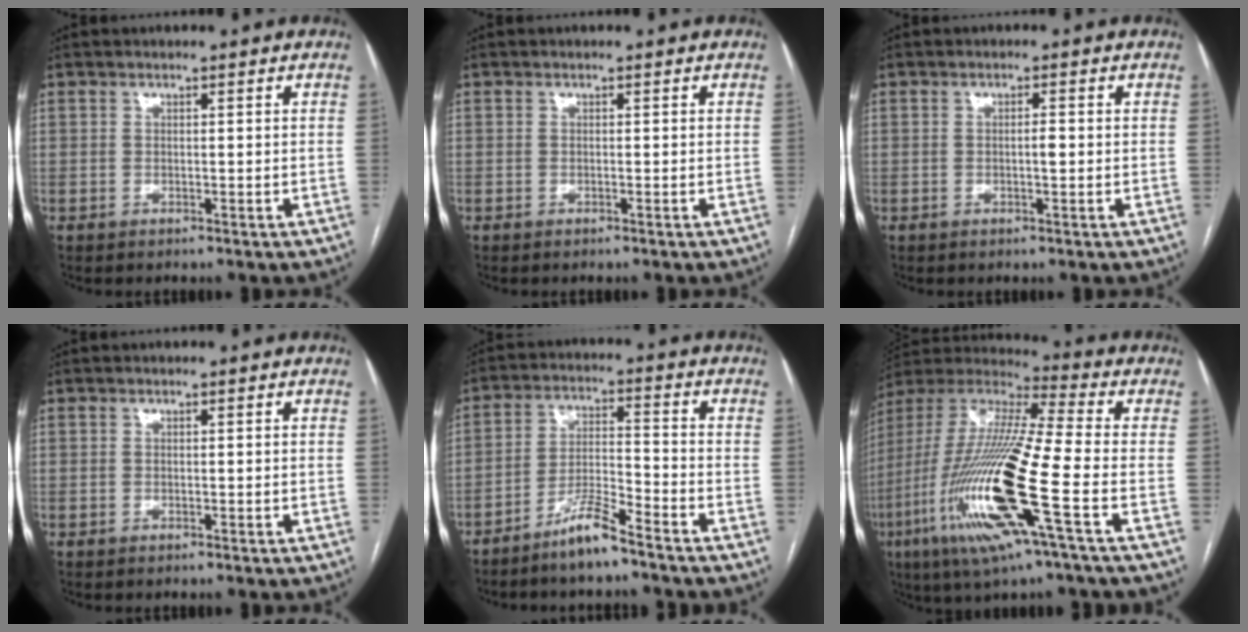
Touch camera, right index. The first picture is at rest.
{"total": 0.0}
{"total": 1.5, "force": [-0.1, 0.2, 1.5], "torque": [-0.024, 0.001, -0.002]}
{"total": 0.0}
{"total": 6.9, "force": [-5.5, 0.3, 4.1], "torque": [-0.078, -0.010, -0.109]}
{"total": 22.4, "force": [-7.1, 1.4, 21.2], "torque": [-0.464, -0.033, -0.142]}